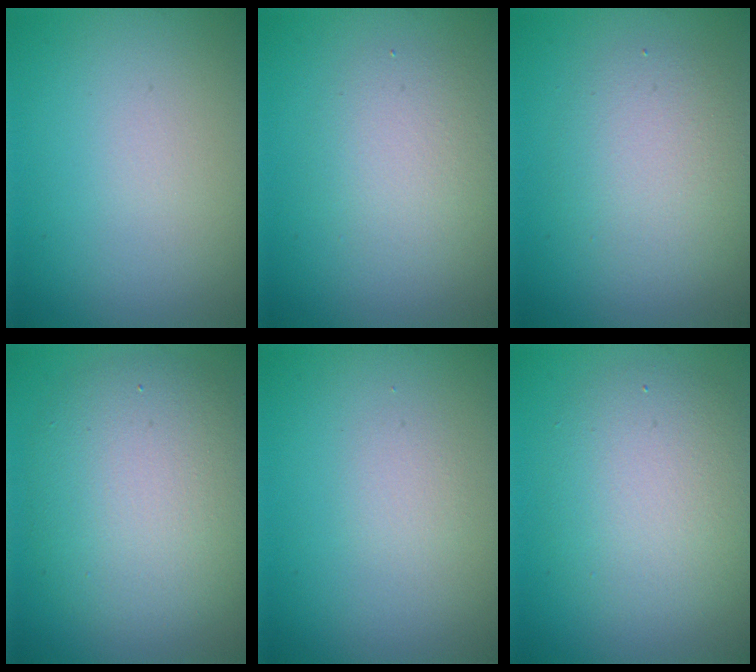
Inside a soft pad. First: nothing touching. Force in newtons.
{"total": 2.8, "press": 2.8, "slide": 0.2}
{"total": 3.8, "press": 3.8, "slide": 0.1}
{"total": 7.8, "press": 7.8, "slide": 0.5}
{"total": 1.0, "press": 1.0, "slide": 0.0}
{"total": 5.4, "press": 5.3, "slide": 0.2}